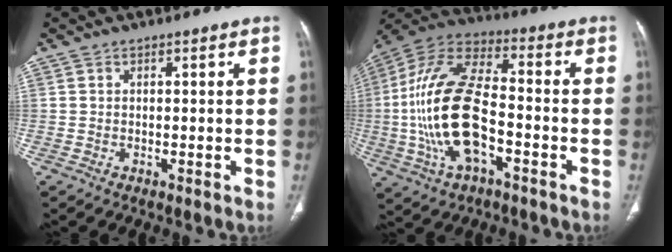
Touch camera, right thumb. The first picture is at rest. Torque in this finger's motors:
{"motor_torque": [0.35, 1.14, 2.42, -0.20, 0.82]}